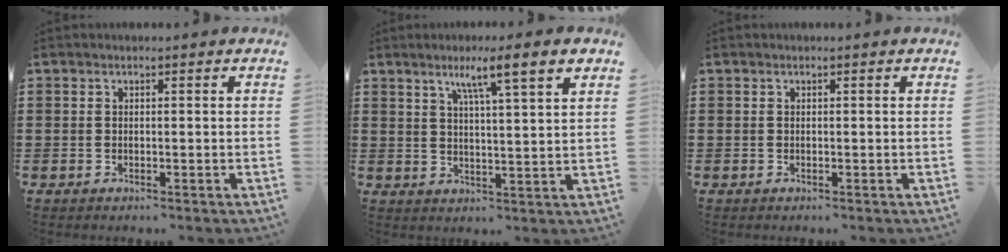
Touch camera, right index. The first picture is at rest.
{"total": 5.8, "force": [3.5, -0.1, 4.6], "torque": [-0.092, -0.005, 0.053]}
{"total": 0.0}